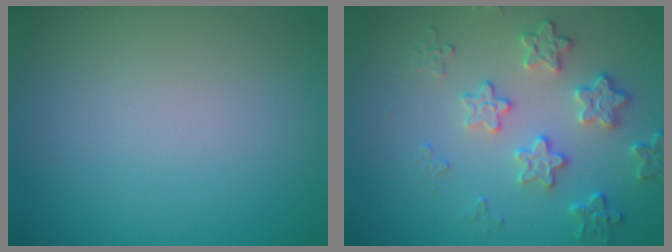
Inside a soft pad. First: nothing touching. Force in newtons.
{"total": 3.9, "press": 3.4, "slide": 1.9}